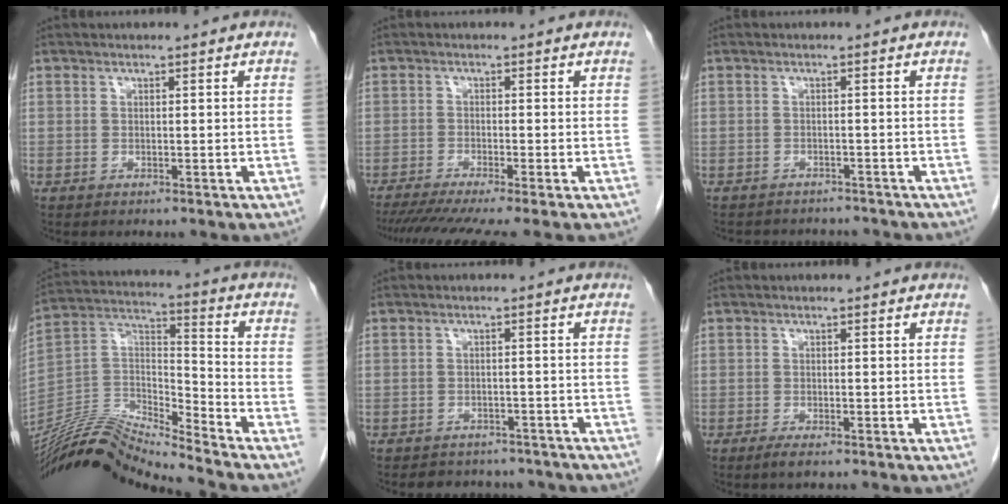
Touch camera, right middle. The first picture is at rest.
{"total": 9.5, "force": [-7.7, -0.6, 5.5], "torque": [-0.076, -0.023, -0.120]}
{"total": 6.5, "force": [-6.1, 2.0, 1.0], "torque": [-0.019, 0.001, -0.072]}
{"total": 15.9, "force": [-15.3, -1.4, 4.1], "torque": [-0.075, 0.034, -0.288]}
{"total": 8.6, "force": [-7.5, 3.8, 1.9], "torque": [-0.024, 0.008, -0.078]}
{"total": 1.6, "force": [-1.0, 0.3, 1.2], "torque": [-0.026, -0.004, -0.017]}